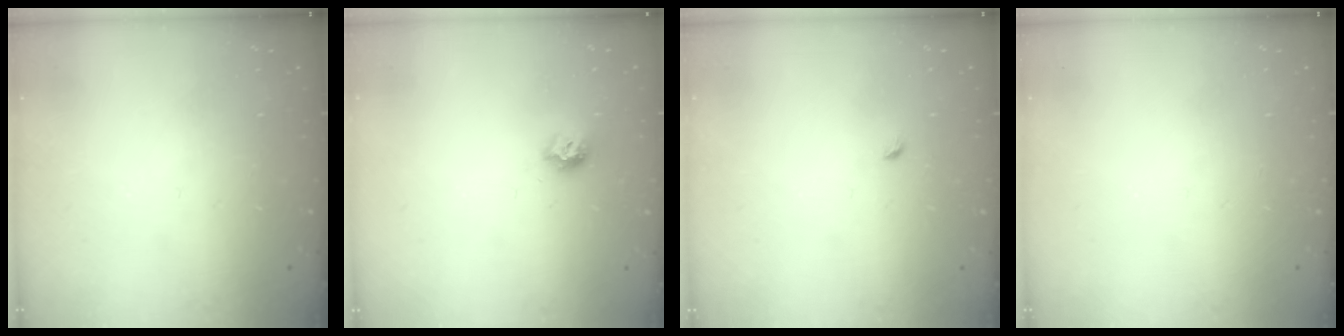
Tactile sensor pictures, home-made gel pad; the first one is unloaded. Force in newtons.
{"total": 7.5, "press": 7.5, "slide": 0.6}
{"total": 2.7, "press": 2.6, "slide": 0.6}
{"total": 0.0}